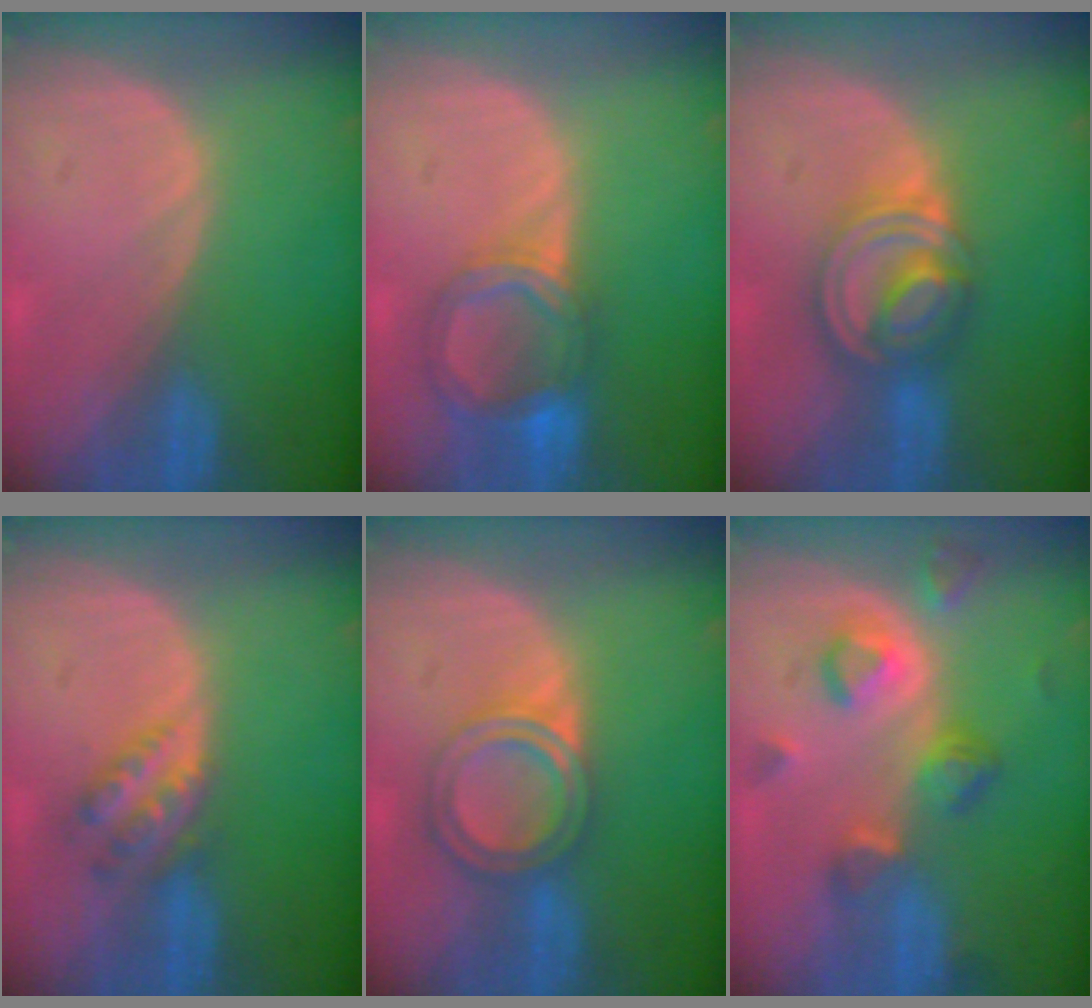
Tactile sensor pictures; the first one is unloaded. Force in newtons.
{"total": 6.4, "press": 5.8, "slide": 2.7}
{"total": 8.1, "press": 6.8, "slide": 4.3}
{"total": 4.7, "press": 4.3, "slide": 1.9}
{"total": 5.9, "press": 5.4, "slide": 2.4}
{"total": 7.1, "press": 6.8, "slide": 2.0}